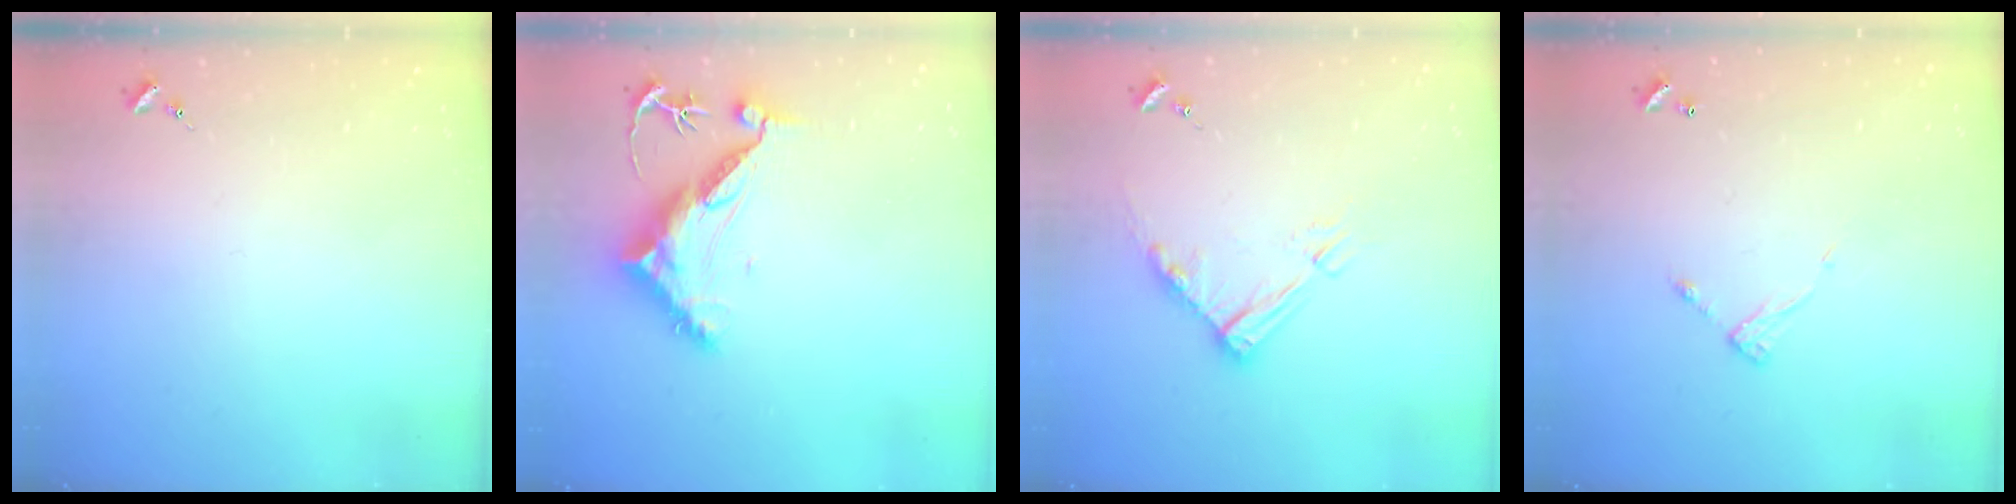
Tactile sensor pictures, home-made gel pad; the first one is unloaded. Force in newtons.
{"total": 11.7, "press": 11.7, "slide": 0.9}
{"total": 10.5, "press": 10.4, "slide": 1.2}
{"total": 6.4, "press": 6.4, "slide": 0.4}